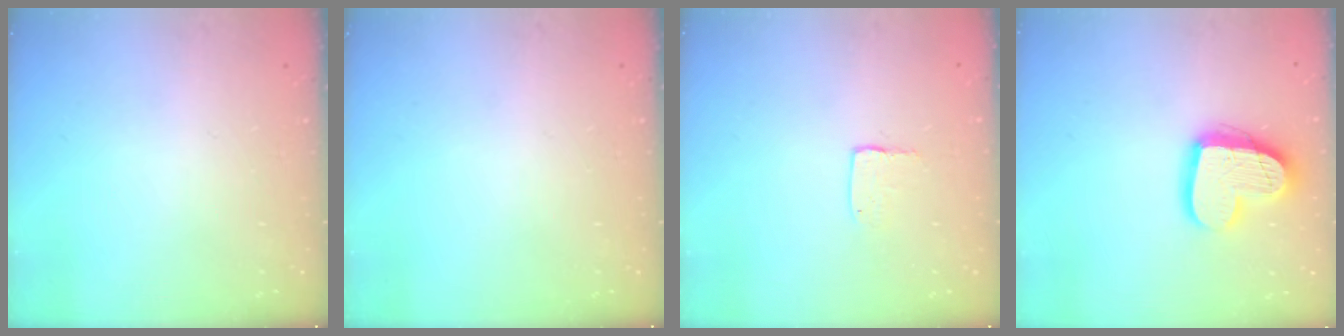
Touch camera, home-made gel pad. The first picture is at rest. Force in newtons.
{"total": 0.0}
{"total": 3.4, "press": 3.4, "slide": 0.2}
{"total": 15.9, "press": 15.9, "slide": 1.2}